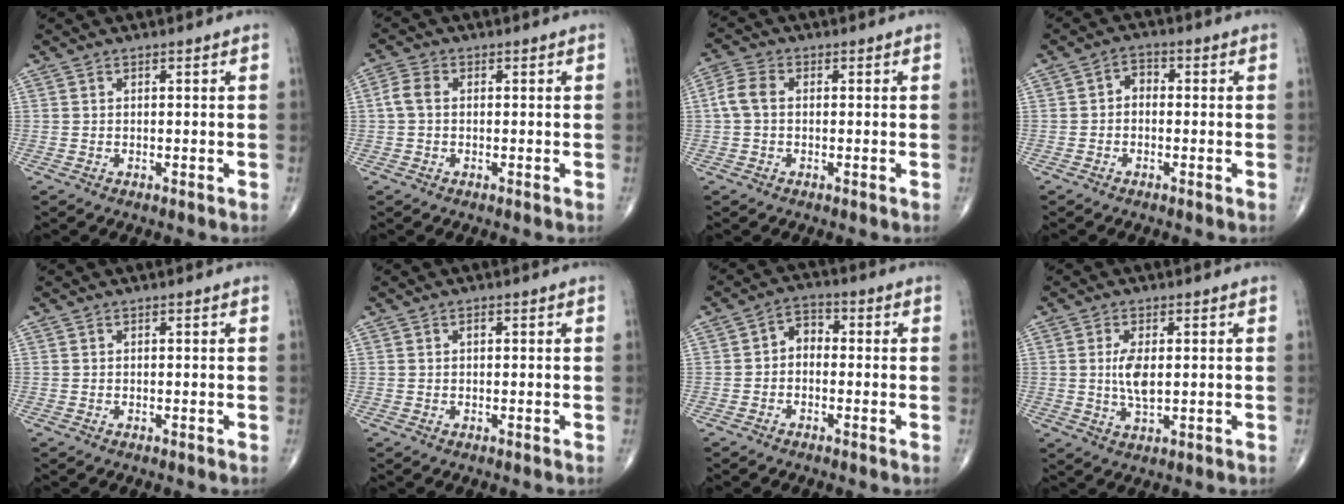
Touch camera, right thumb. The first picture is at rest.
{"total": 3.2, "force": [0.1, 2.2, 2.4], "torque": [-0.052, 0.009, -0.005]}
{"total": 4.4, "force": [0.1, 3.0, 3.2], "torque": [-0.073, 0.013, -0.006]}
{"total": 2.9, "force": [-0.3, 2.1, 1.9], "torque": [-0.017, 0.015, -0.016]}
{"total": 0.0}
{"total": 0.9, "force": [0.3, 0.5, 0.7], "torque": [-0.012, 0.002, 0.005]}
{"total": 4.2, "force": [-0.5, 3.1, 2.8], "torque": [-0.029, 0.020, -0.023]}
{"total": 5.4, "force": [0.5, 2.3, 4.9], "torque": [-0.097, -0.010, 0.011]}